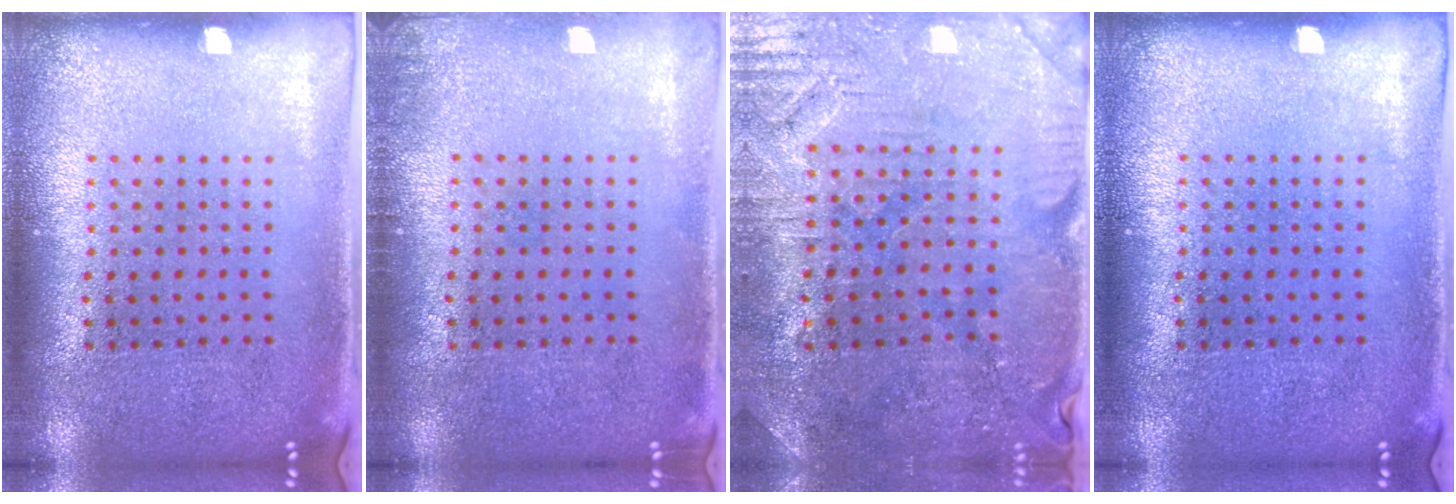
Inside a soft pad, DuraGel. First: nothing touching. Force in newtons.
{"total": 0.7, "press": 0.6, "slide": 0.2}
{"total": 1.2, "press": 1.1, "slide": 0.4}
{"total": 0.0}